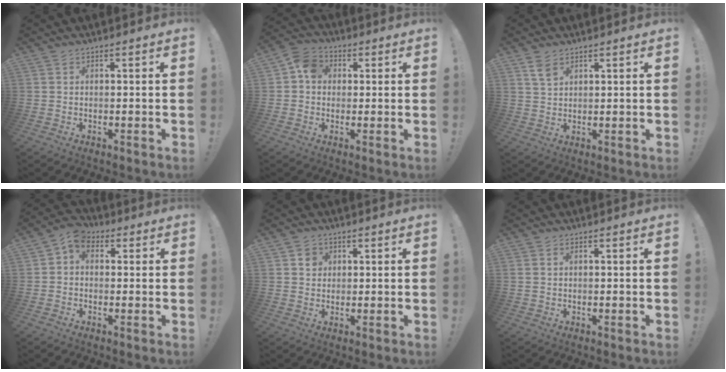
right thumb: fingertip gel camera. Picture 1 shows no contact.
{"total": 7.2, "force": [0.9, 6.0, 3.9], "torque": [-0.054, 0.016, 0.019]}
{"total": 3.6, "force": [2.4, 1.9, 1.9], "torque": [-0.023, -0.016, 0.043]}
{"total": 4.7, "force": [0.6, 3.8, 2.8], "torque": [-0.048, 0.007, 0.013]}
{"total": 3.5, "force": [1.0, 3.3, 0.4], "torque": [0.004, -0.004, 0.017]}
{"total": 0.6, "force": [0.3, 0.4, 0.4], "torque": [-0.009, 0.002, 0.006]}